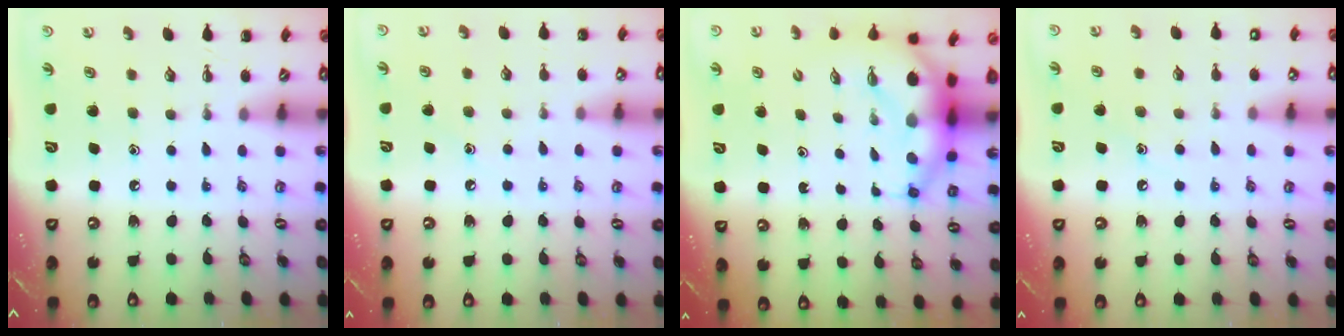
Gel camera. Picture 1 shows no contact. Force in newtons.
{"total": 7.3, "press": 7.0, "slide": 2.0}
{"total": 7.4, "press": 7.2, "slide": 1.9}
{"total": 8.7, "press": 8.5, "slide": 1.7}